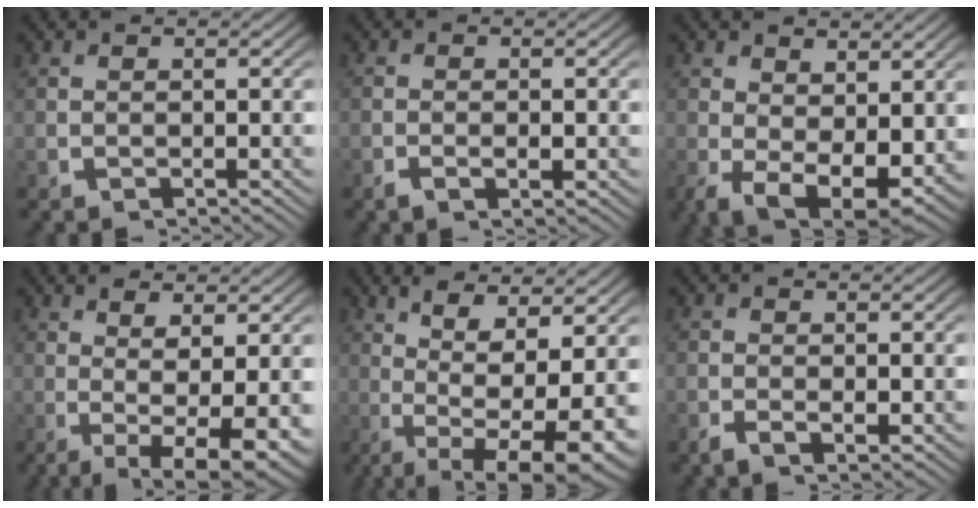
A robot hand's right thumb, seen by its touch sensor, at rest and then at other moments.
{"total": 1.3, "force": [-0.6, 0.7, 0.9], "torque": [-0.022, -0.007, -0.010]}
{"total": 8.3, "force": [-2.0, 5.3, 6.0], "torque": [-0.120, -0.061, -0.003]}
{"total": 7.7, "force": [-1.7, 3.0, 6.8], "torque": [-0.117, -0.038, -0.005]}
{"total": 10.5, "force": [-1.7, 5.1, 9.0], "torque": [-0.155, -0.051, 0.001]}
{"total": 1.7, "force": [-0.6, 1.0, 1.2], "torque": [-0.028, -0.011, -0.009]}